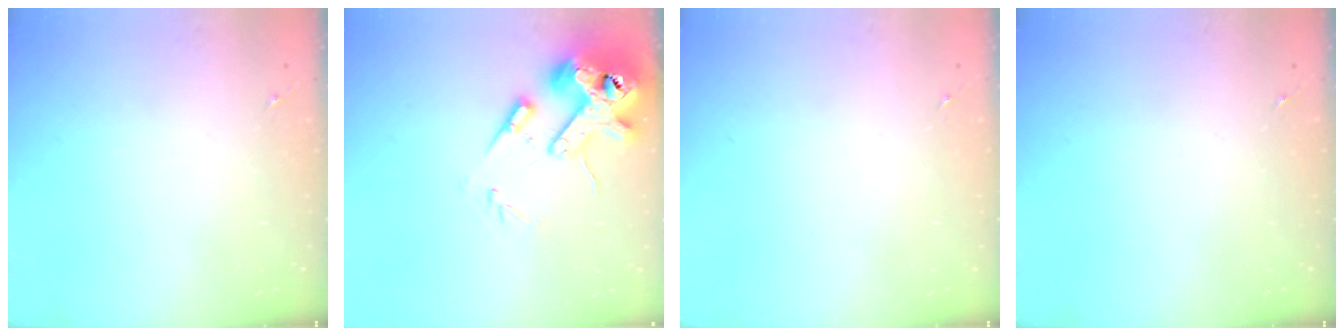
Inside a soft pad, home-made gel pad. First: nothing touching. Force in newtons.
{"total": 16.0, "press": 15.8, "slide": 2.5}
{"total": 0.0}
{"total": 0.0}